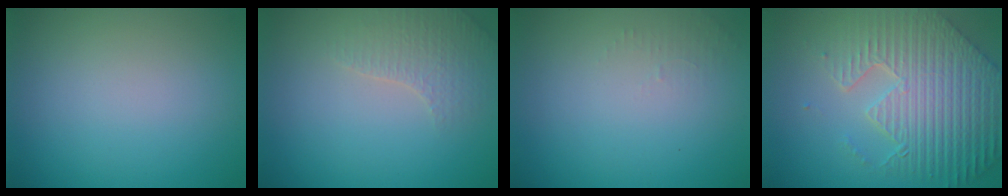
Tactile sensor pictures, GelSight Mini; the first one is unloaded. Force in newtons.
{"total": 2.6, "press": 2.5, "slide": 0.5}
{"total": 1.0, "press": 0.9, "slide": 0.3}
{"total": 9.4, "press": 6.5, "slide": 6.8}